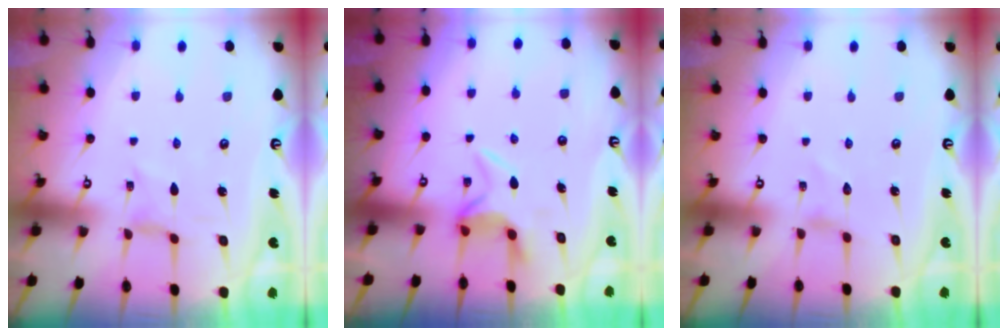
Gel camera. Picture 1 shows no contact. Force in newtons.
{"total": 6.0, "press": 5.9, "slide": 1.2}
{"total": 0.0}